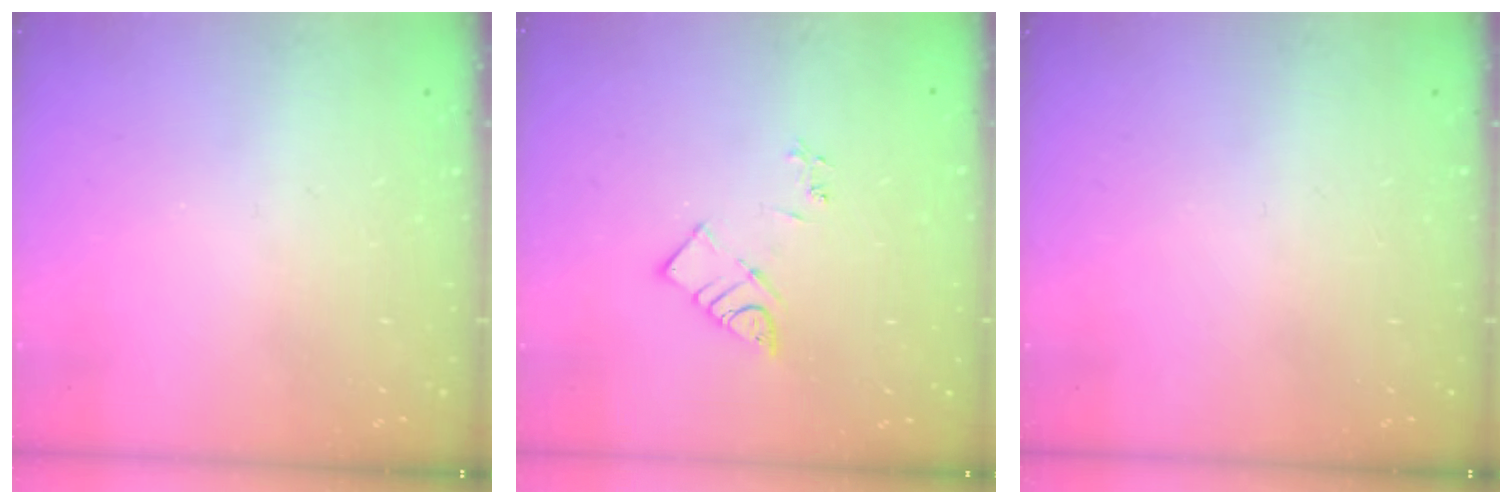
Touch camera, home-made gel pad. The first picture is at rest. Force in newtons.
{"total": 6.0, "press": 6.0, "slide": 0.2}
{"total": 0.0}